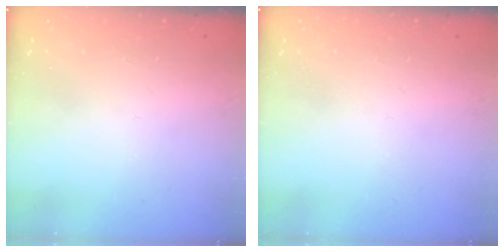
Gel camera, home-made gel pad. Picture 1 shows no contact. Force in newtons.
{"total": 0.0}